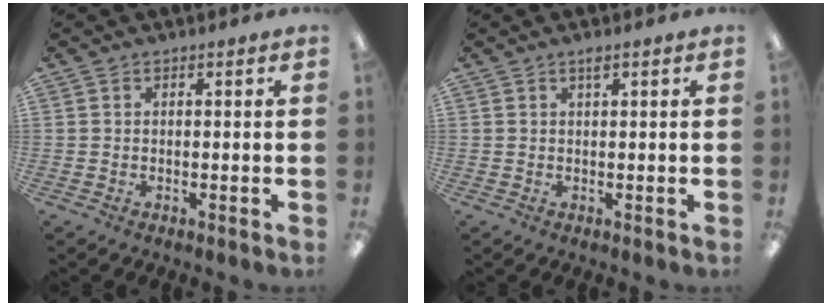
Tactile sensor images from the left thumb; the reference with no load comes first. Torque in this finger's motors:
{"motor_torque": [0.25, -0.20, 0.63, 0.19, 0.00]}